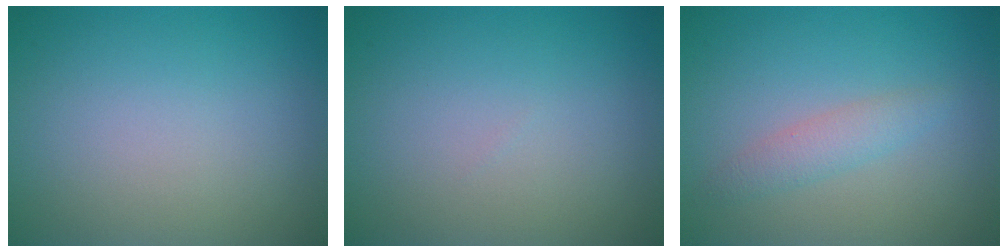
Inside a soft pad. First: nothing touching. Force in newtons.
{"total": 0.0}
{"total": 1.8, "press": 1.8, "slide": 0.0}